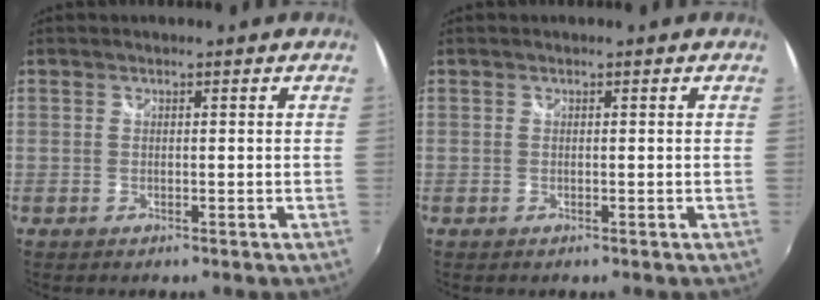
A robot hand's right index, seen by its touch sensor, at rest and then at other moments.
{"total": 0.0}